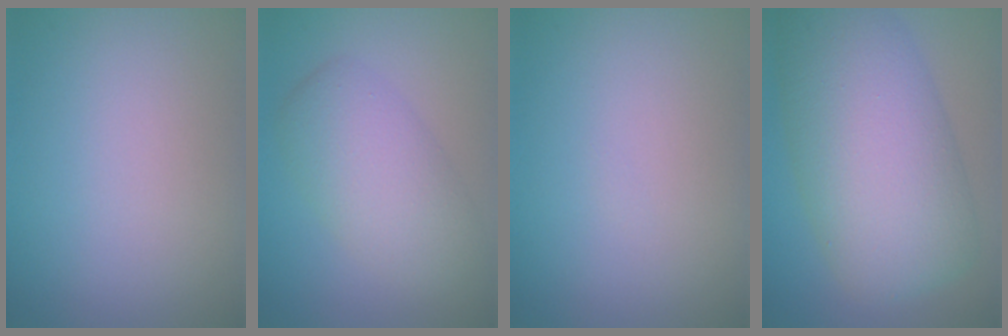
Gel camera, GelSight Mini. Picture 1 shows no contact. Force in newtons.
{"total": 5.3, "press": 5.3, "slide": 0.2}
{"total": 0.0}
{"total": 11.7, "press": 11.7, "slide": 0.3}